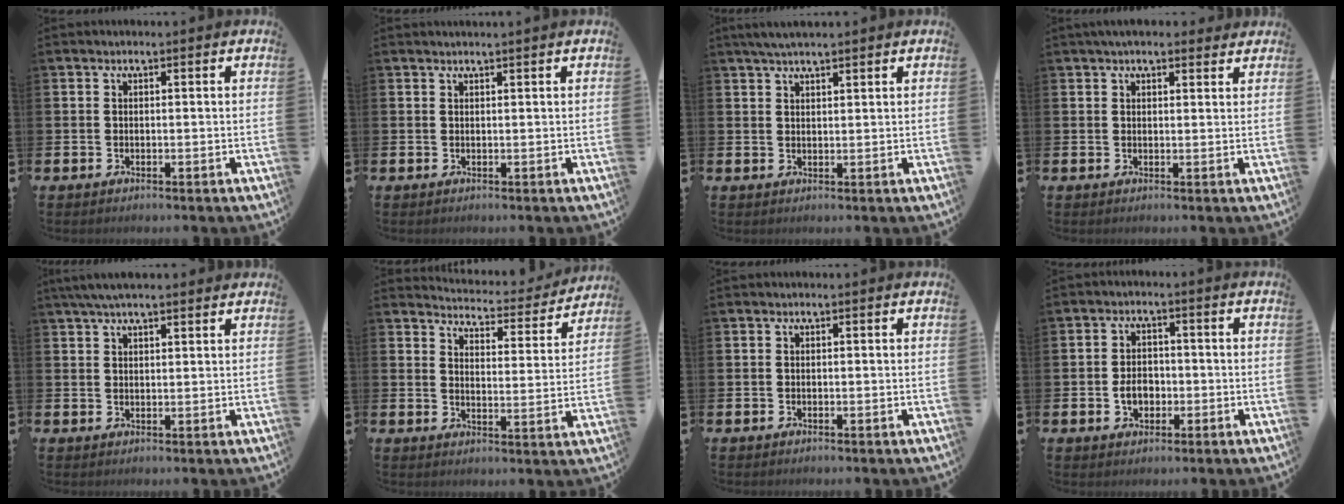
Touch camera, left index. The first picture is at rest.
{"total": 0.6, "force": [0.6, -0.2, 0.1], "torque": [-0.001, -0.002, 0.012]}
{"total": 3.1, "force": [2.7, 0.5, 1.5], "torque": [-0.033, -0.001, 0.049]}
{"total": 3.1, "force": [2.9, 0.9, 0.9], "torque": [-0.016, -0.008, 0.051]}
{"total": 4.1, "force": [3.5, 0.8, 2.0], "torque": [-0.040, -0.005, 0.064]}
{"total": 4.5, "force": [4.4, 0.6, 0.4], "torque": [-0.022, -0.041, 0.070]}
{"total": 0.0}
{"total": 3.5, "force": [-0.9, 2.6, 2.1], "torque": [-0.025, -0.003, -0.024]}